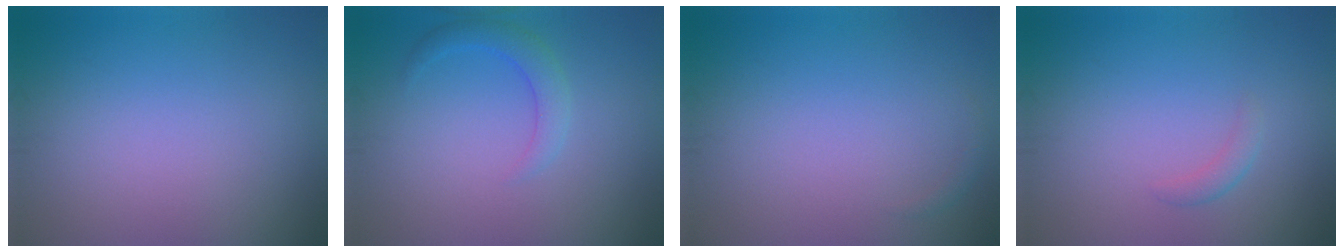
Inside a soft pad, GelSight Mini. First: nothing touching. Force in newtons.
{"total": 2.2, "press": 2.1, "slide": 0.2}
{"total": 0.6, "press": 0.6, "slide": 0.1}
{"total": 1.0, "press": 1.0, "slide": 0.0}